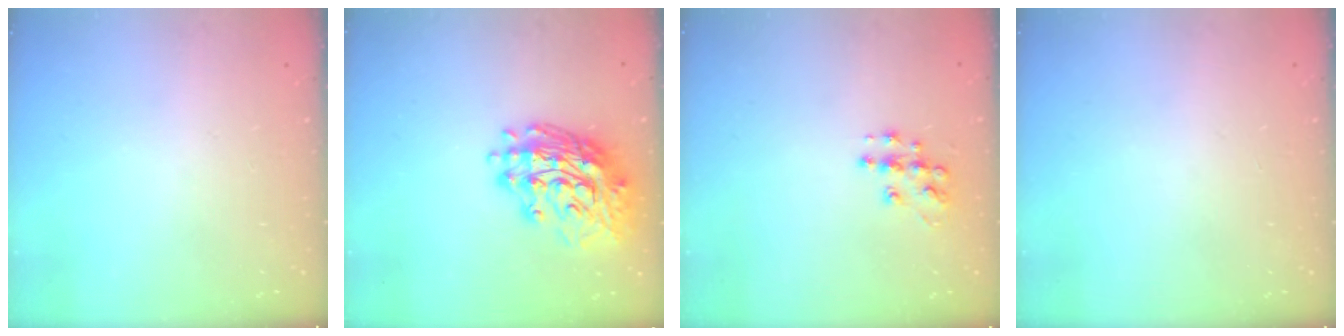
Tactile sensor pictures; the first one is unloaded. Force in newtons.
{"total": 17.0, "press": 16.9, "slide": 2.2}
{"total": 9.4, "press": 9.4, "slide": 0.5}
{"total": 0.0}